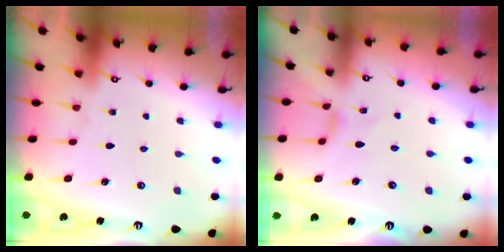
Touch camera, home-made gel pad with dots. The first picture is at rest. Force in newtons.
{"total": 1.6, "press": 1.5, "slide": 0.4}